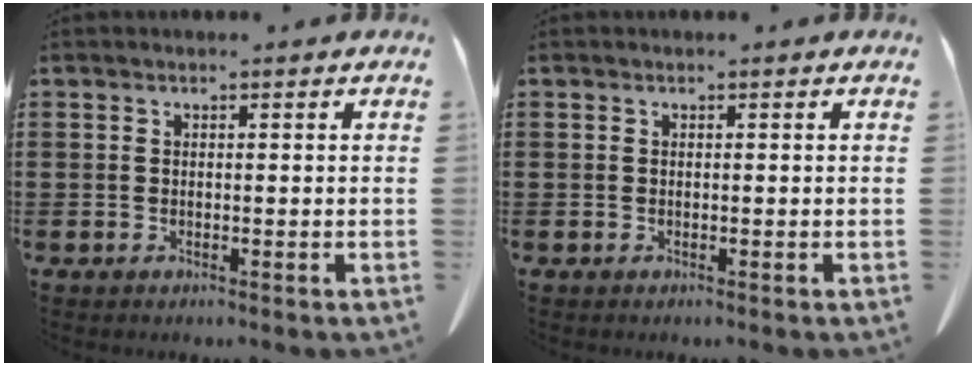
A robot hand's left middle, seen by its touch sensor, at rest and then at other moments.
{"total": 0.0}